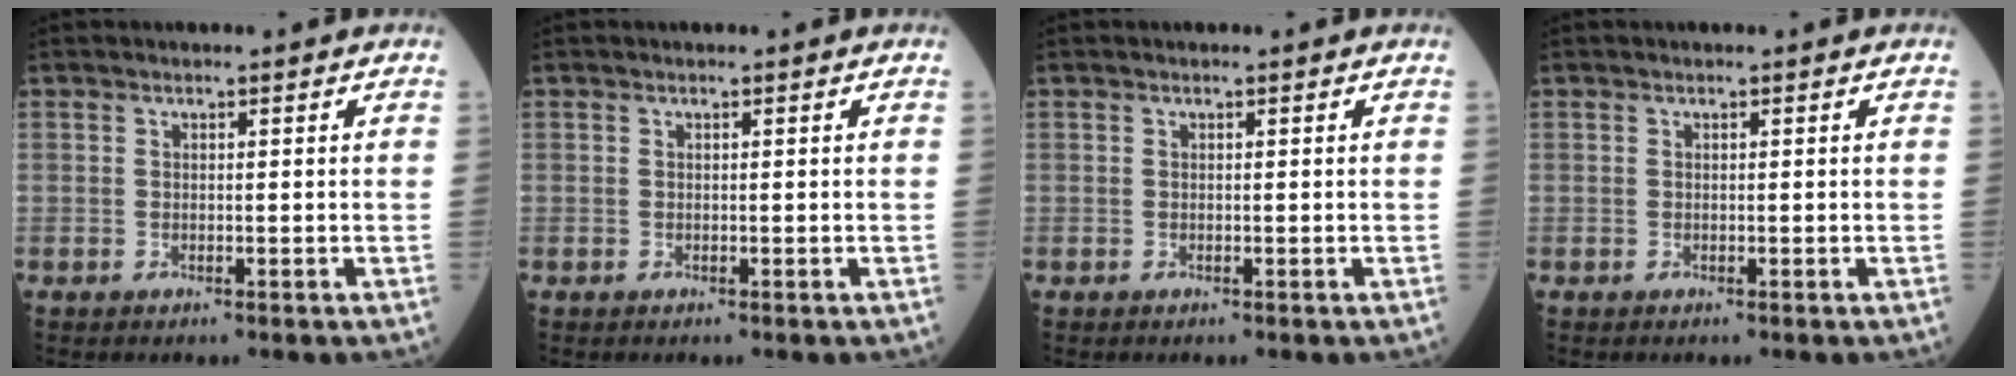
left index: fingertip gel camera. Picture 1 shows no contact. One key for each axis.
{"total": 0.0}
{"total": 0.0}
{"total": 0.0}